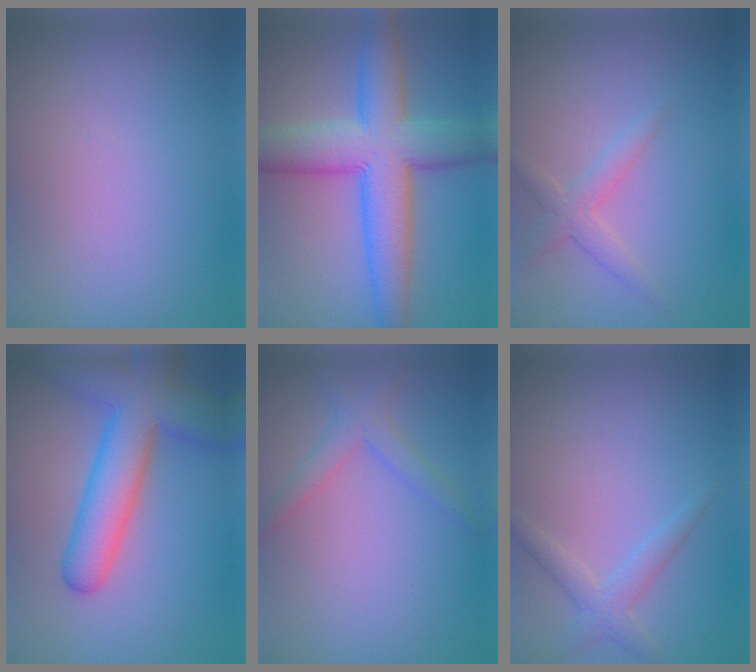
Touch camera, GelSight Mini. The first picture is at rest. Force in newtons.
{"total": 9.6, "press": 9.5, "slide": 0.2}
{"total": 2.1, "press": 2.1, "slide": 0.1}
{"total": 8.4, "press": 8.4, "slide": 0.4}
{"total": 2.3, "press": 2.3, "slide": 0.1}
{"total": 2.2, "press": 2.1, "slide": 0.1}